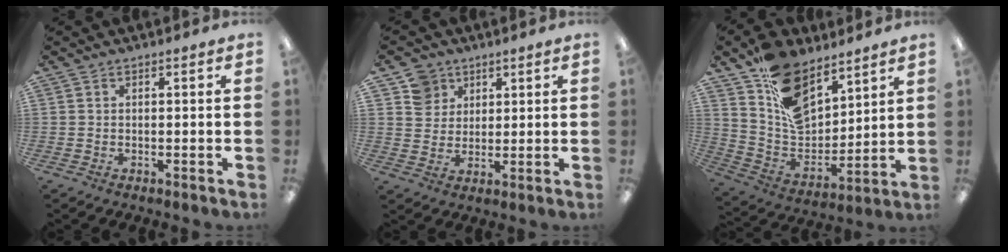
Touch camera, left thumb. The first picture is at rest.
{"total": 6.6, "force": [3.8, 5.4, 0.2], "torque": [-0.009, -0.011, 0.072]}
{"total": 15.4, "force": [9.6, 8.8, 8.3], "torque": [-0.149, -0.052, 0.185]}